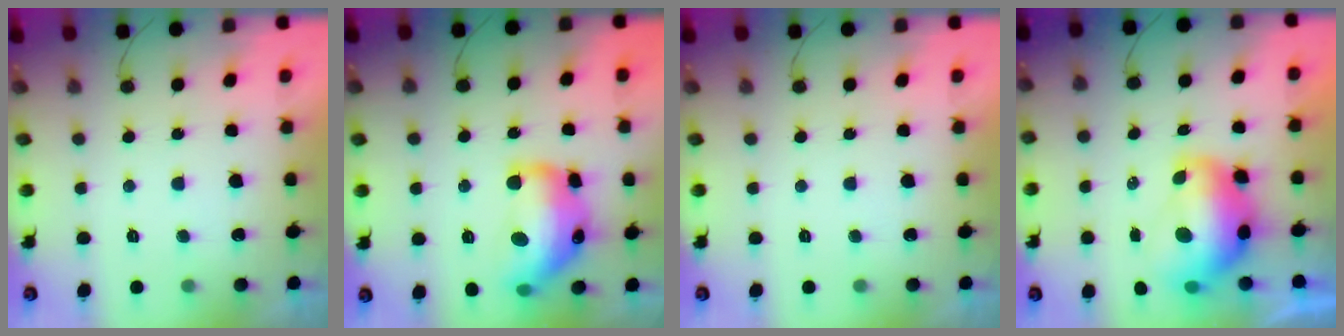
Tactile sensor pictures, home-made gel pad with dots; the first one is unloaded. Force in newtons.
{"total": 19.6, "press": 19.6, "slide": 1.1}
{"total": 0.0}
{"total": 10.5, "press": 10.4, "slide": 1.2}